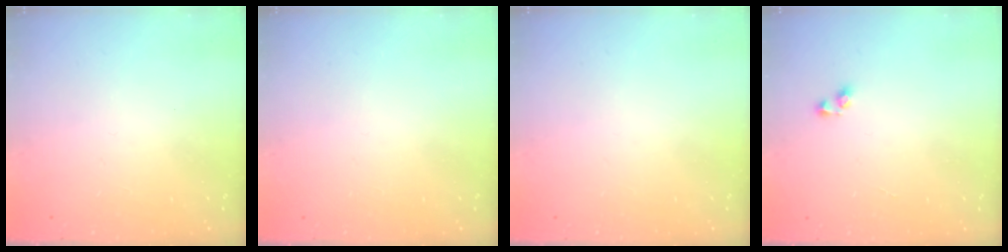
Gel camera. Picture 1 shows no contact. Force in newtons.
{"total": 0.0}
{"total": 0.0}
{"total": 3.0, "press": 3.0, "slide": 0.1}